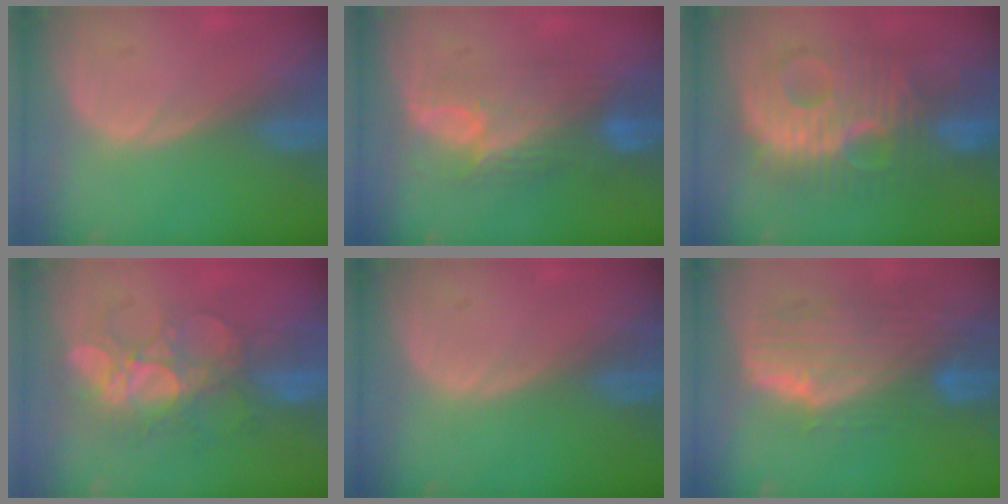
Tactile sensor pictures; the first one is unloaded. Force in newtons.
{"total": 8.3, "press": 7.9, "slide": 2.3}
{"total": 11.9, "press": 11.9, "slide": 0.7}
{"total": 9.1, "press": 8.6, "slide": 3.1}
{"total": 0.0}
{"total": 9.9, "press": 8.8, "slide": 4.5}